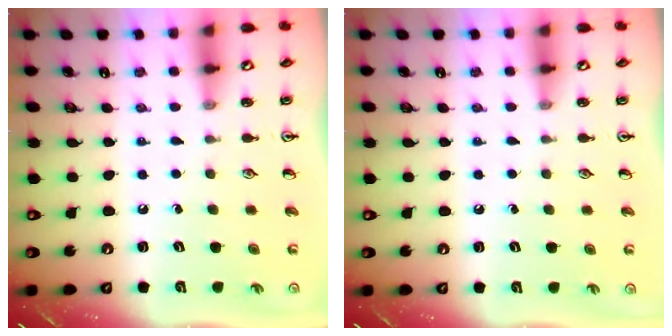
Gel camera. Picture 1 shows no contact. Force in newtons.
{"total": 0.0}